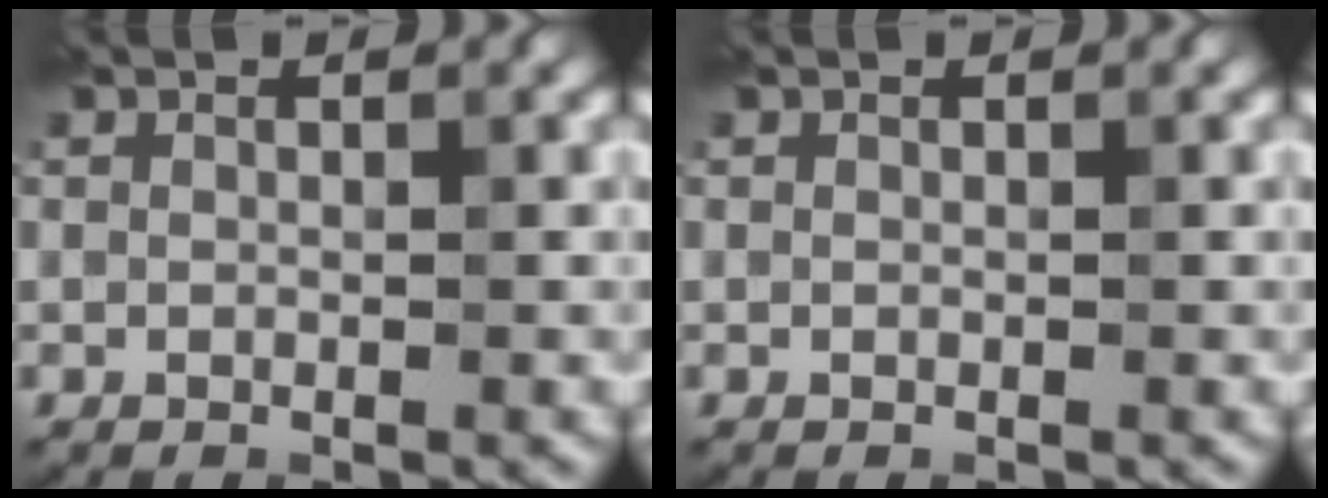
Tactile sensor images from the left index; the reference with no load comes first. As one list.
[{"total": 0.0}]